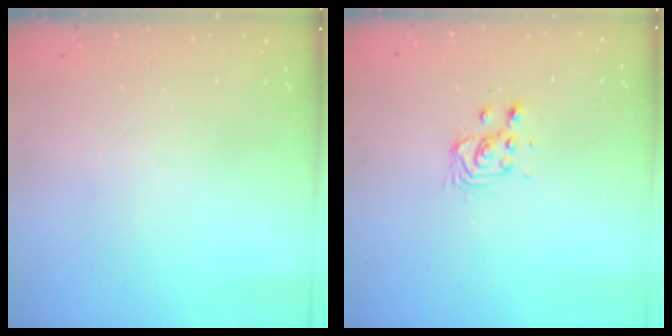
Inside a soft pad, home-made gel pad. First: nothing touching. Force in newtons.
{"total": 3.4, "press": 3.4, "slide": 0.4}